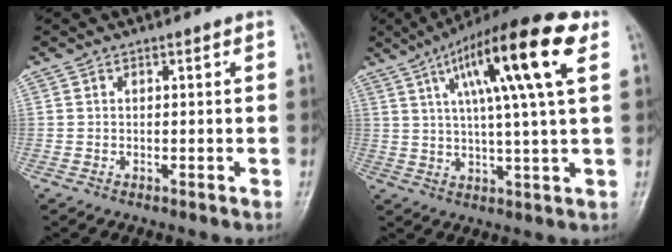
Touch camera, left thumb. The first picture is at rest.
{"total": 17.9, "force": [6.9, 2.5, 16.3], "torque": [-0.264, 0.005, 0.103]}